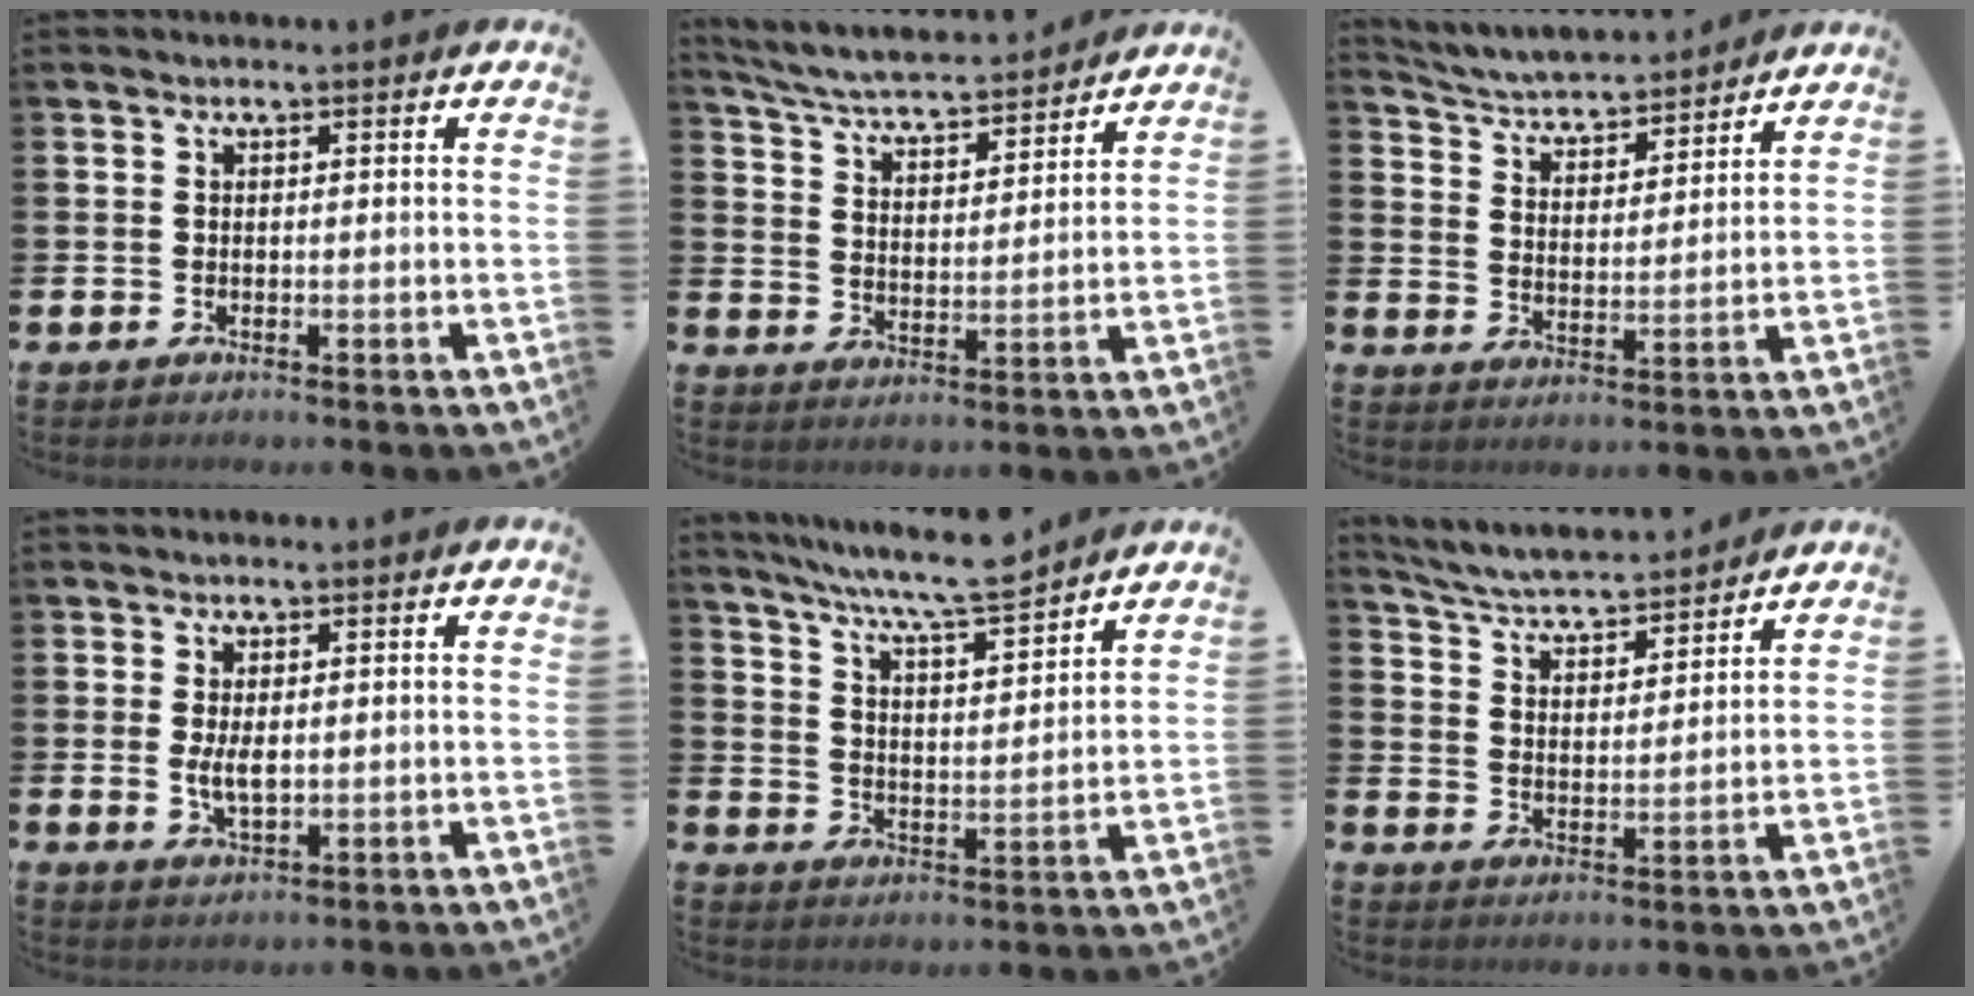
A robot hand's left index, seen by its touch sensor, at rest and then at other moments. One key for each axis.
{"total": 5.5, "fx": 5.3, "fy": 0.5, "fz": 1.3, "tx": -0.051, "ty": -0.041, "tz": 0.089}
{"total": 4.5, "fx": 4.4, "fy": 0.8, "fz": 0.6, "tx": -0.035, "ty": -0.040, "tz": 0.071}
{"total": 3.1, "fx": 0.2, "fy": 1.4, "fz": 2.7, "tx": -0.042, "ty": -0.001, "tz": 0.000}
{"total": 8.3, "fx": 7.8, "fy": 0.1, "fz": 2.9, "tx": -0.076, "ty": -0.049, "tz": 0.136}
{"total": 5.1, "fx": 4.9, "fy": 0.5, "fz": 1.0, "tx": -0.043, "ty": -0.041, "tz": 0.083}